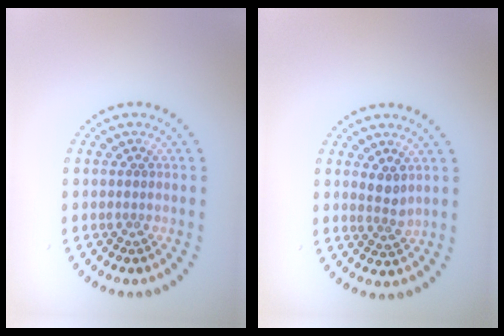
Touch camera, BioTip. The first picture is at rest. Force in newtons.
{"total": 1.5, "press": 1.3, "slide": 0.7}